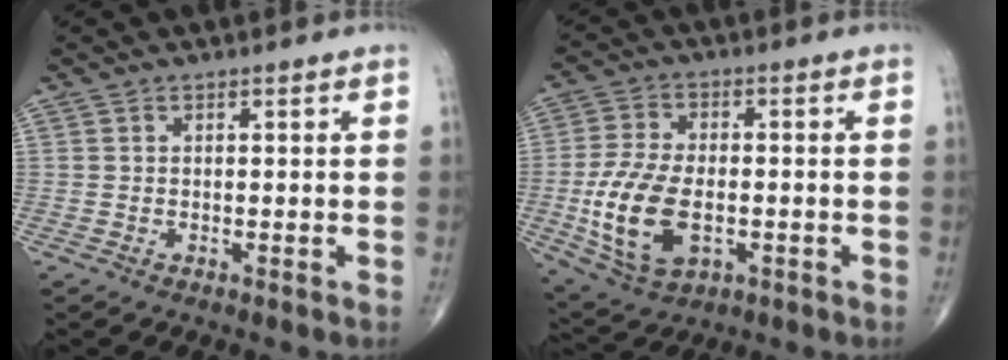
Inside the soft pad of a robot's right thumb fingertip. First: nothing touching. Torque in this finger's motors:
{"motor_torque": [0.23, 0.76, 1.41, 0.00, 0.43]}